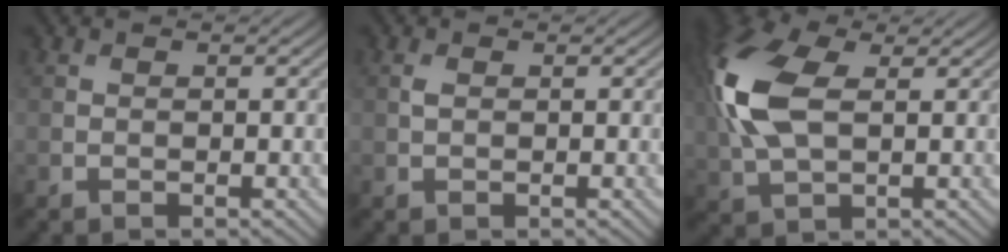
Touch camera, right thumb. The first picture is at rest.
{"total": 0.7, "force": [0.2, 0.4, 0.5], "torque": [-0.015, 0.001, 0.003]}
{"total": 12.4, "force": [2.2, 7.1, 10.0], "torque": [-0.270, 0.016, 0.035]}